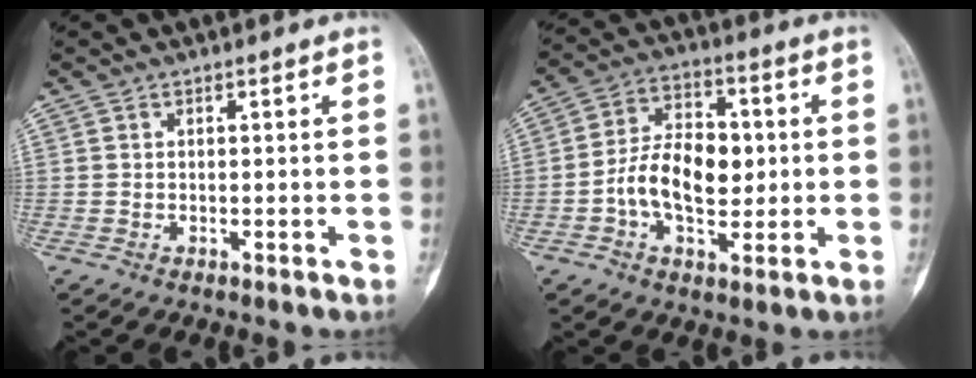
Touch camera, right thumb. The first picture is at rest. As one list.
[{"total": 12.8, "force": [-0.8, 7.8, 10.1], "torque": [-0.150, 0.020, -0.017]}]